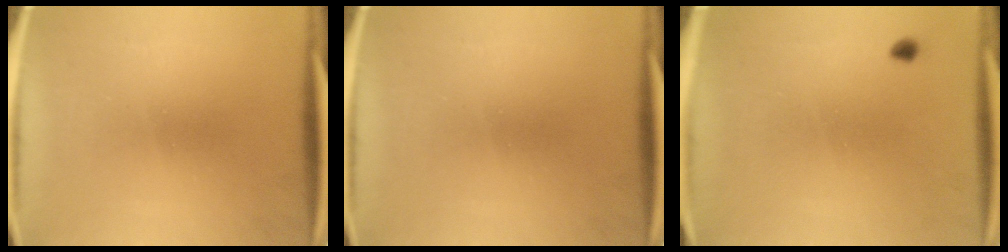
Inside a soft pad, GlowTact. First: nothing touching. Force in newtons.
{"total": 0.0}
{"total": 0.8}